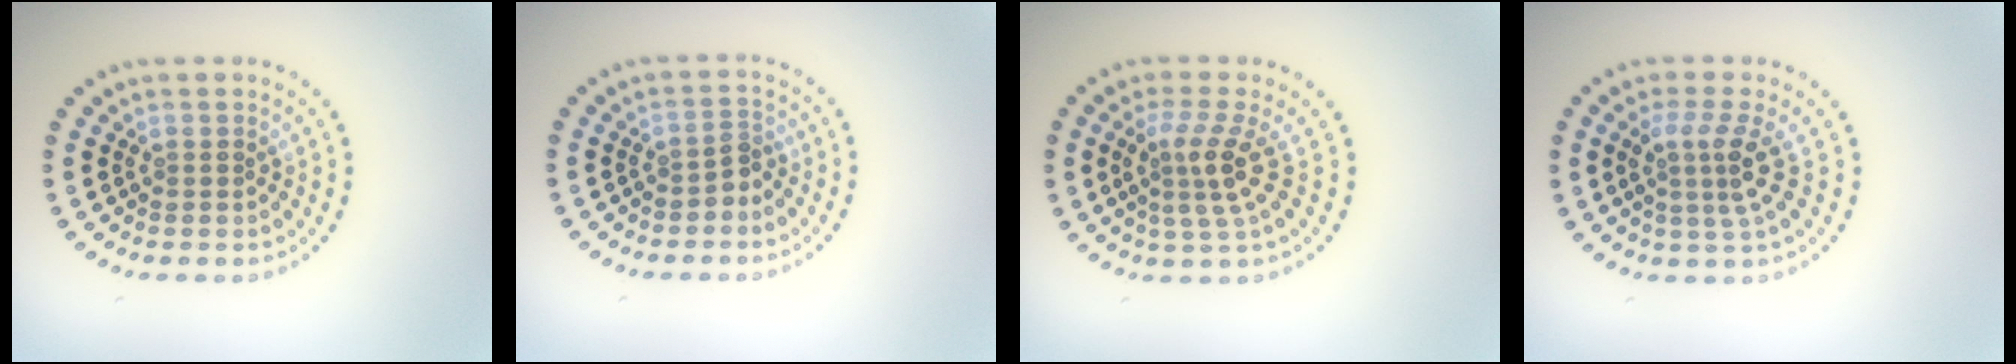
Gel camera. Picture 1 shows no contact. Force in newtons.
{"total": 1.4, "press": 1.2, "slide": 0.7}
{"total": 3.3, "press": 2.4, "slide": 2.3}
{"total": 3.1, "press": 2.2, "slide": 2.2}